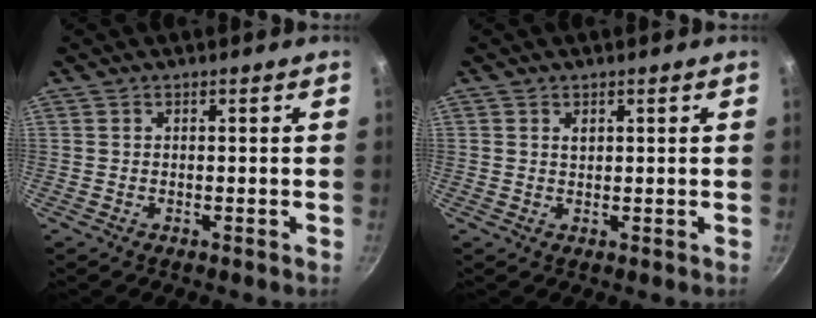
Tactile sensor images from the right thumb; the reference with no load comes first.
{"total": 1.2, "force": [0.6, 0.8, 0.7], "torque": [-0.010, 0.001, 0.010]}